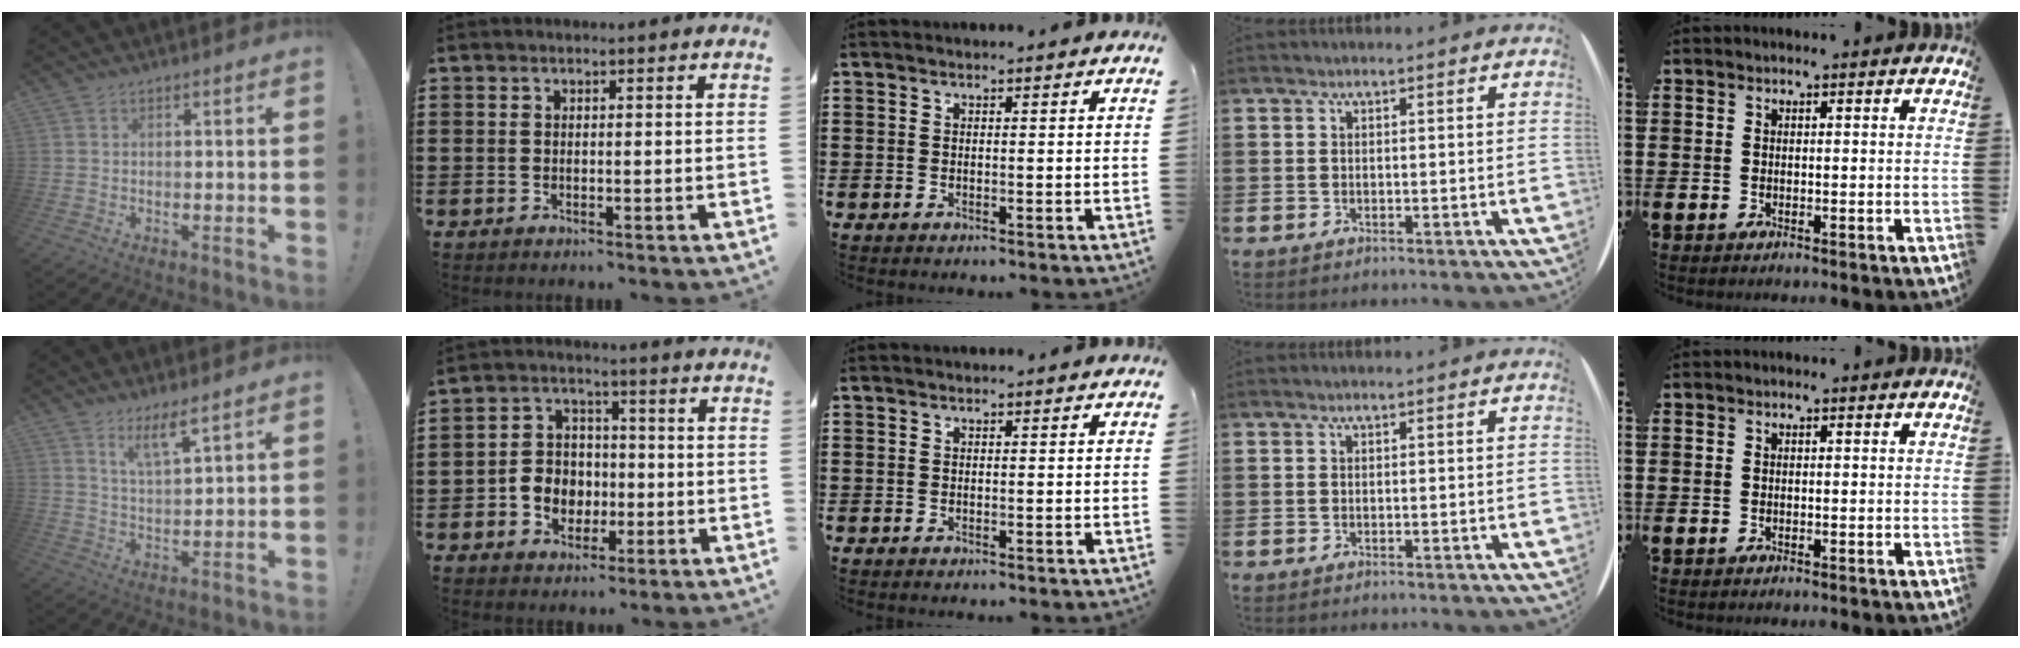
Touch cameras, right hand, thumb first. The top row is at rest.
{"thumb": {"total": 7.2, "force": [5.4, 1.2, 4.7], "torque": [-0.082, -0.027, 0.091]}, "index": {"total": 5.3, "force": [-1.7, 4.8, 1.7], "torque": [-0.036, 0.011, -0.033]}}